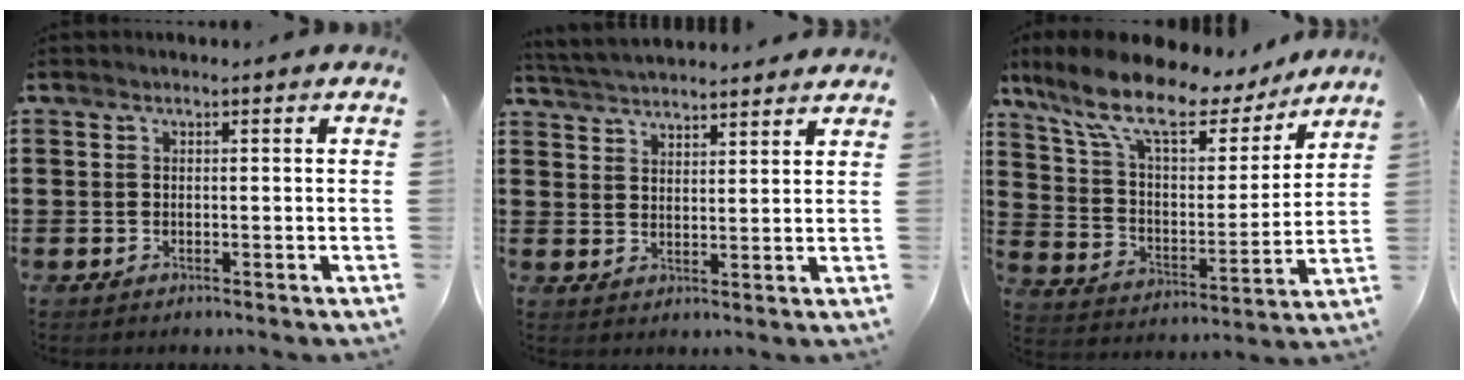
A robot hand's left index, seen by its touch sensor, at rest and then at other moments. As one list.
[{"total": 3.9, "force": [3.9, 0.1, 0.3], "torque": [-0.020, -0.014, 0.070]}, {"total": 12.4, "force": [9.8, 3.3, 6.8], "torque": [-0.162, -0.056, 0.169]}]